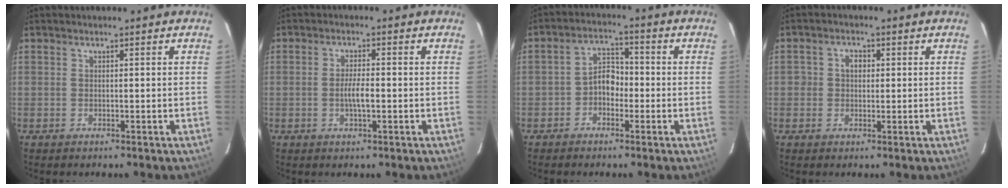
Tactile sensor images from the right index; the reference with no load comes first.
{"total": 3.5, "force": [-0.7, 0.7, 3.3], "torque": [-0.061, 0.000, -0.011]}
{"total": 4.6, "force": [-1.8, 3.4, 2.6], "torque": [-0.045, 0.019, -0.031]}
{"total": 2.7, "force": [0.0, 2.5, 1.1], "torque": [-0.017, 0.009, -0.002]}